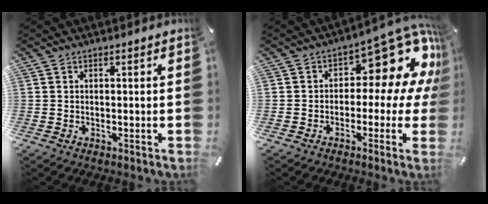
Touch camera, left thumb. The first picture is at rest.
{"total": 14.3, "force": [6.9, 7.1, 10.4], "torque": [-0.126, -0.060, 0.108]}